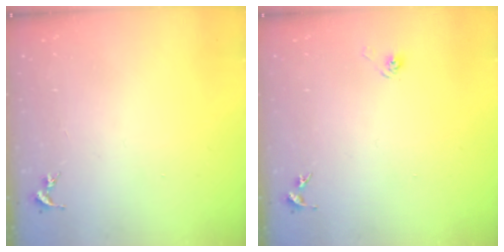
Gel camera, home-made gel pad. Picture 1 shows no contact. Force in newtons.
{"total": 2.9, "press": 2.6, "slide": 1.4}